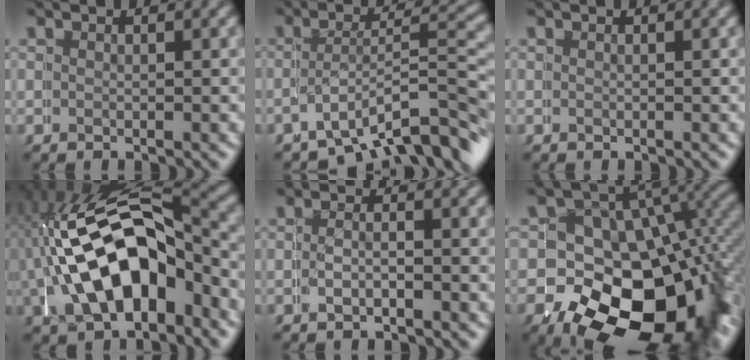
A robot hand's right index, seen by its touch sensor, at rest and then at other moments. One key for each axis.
{"total": 5.2, "fx": -3.7, "fy": 1.2, "fz": 3.5, "tx": -0.041, "ty": -0.014, "tz": -0.051}
{"total": 0.0}
{"total": 12.6, "fx": 0.0, "fy": 8.2, "fz": 9.6, "tx": -0.191, "ty": -0.011, "tz": 0.010}
{"total": 0.7, "fx": -0.1, "fy": -0.2, "fz": -0.7, "tx": 0.017, "ty": 0.004, "tz": -0.005}
{"total": 19.9, "fx": -6.8, "fy": 14.5, "fz": 11.9, "tx": -0.189, "ty": -0.089, "tz": -0.075}